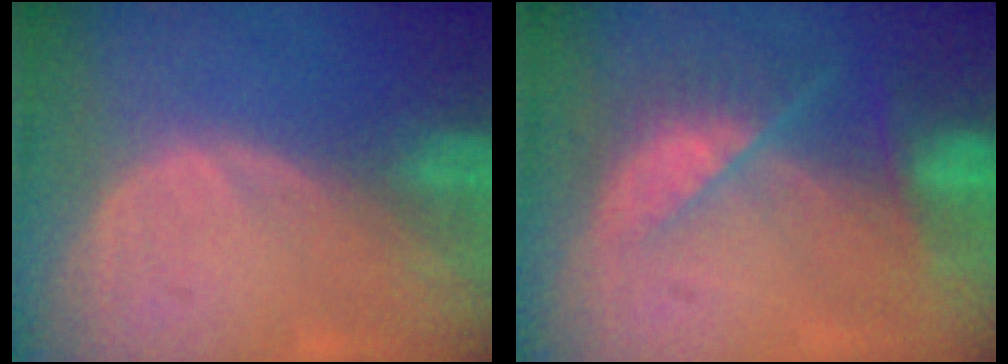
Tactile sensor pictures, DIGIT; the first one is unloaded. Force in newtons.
{"total": 7.2, "press": 6.5, "slide": 3.2}